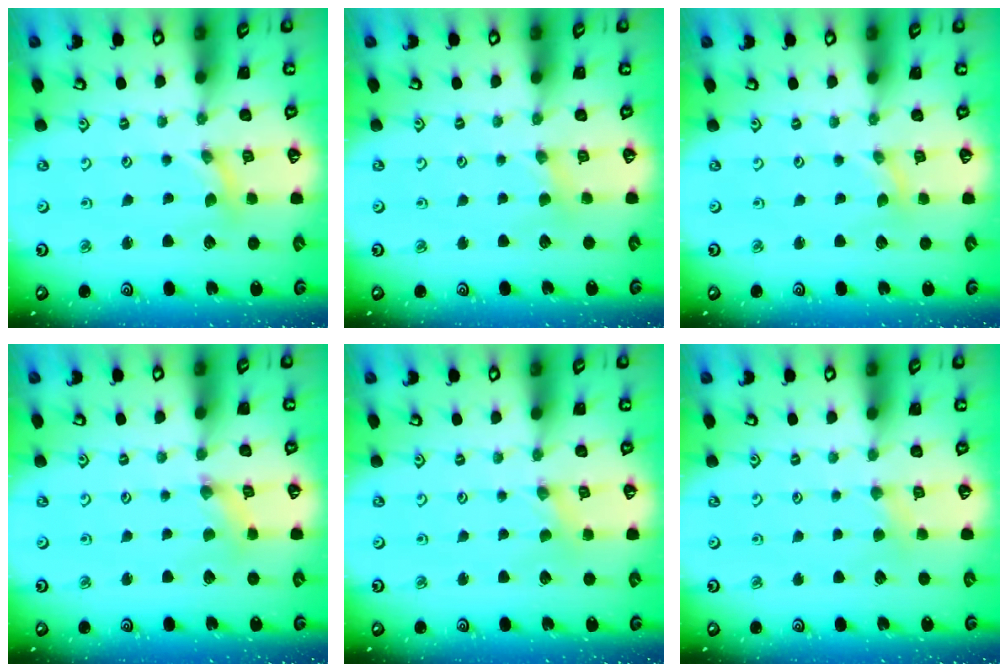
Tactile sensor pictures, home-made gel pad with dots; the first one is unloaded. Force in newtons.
{"total": 2.3, "press": 2.3, "slide": 0.3}
{"total": 0.0}
{"total": 1.4, "press": 1.4, "slide": 0.3}
{"total": 0.0}
{"total": 2.7, "press": 2.7, "slide": 0.5}